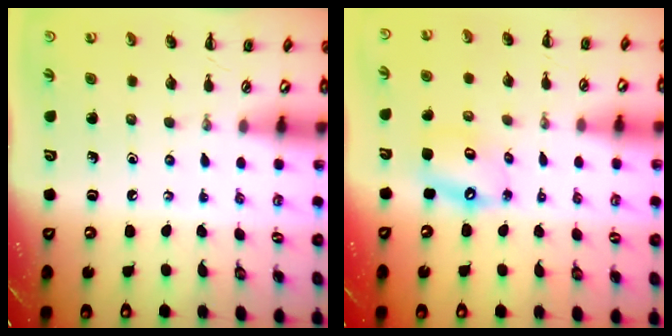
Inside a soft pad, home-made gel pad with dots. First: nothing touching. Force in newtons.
{"total": 8.9, "press": 8.6, "slide": 2.1}